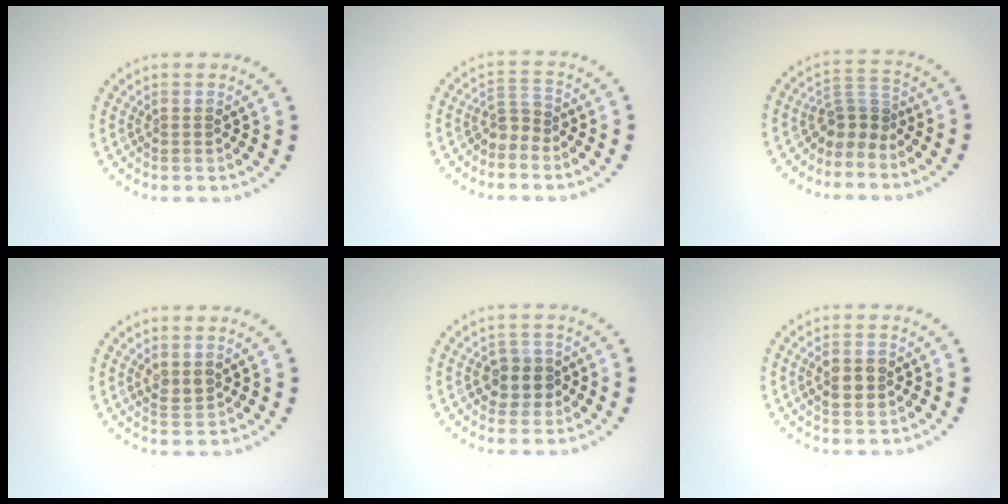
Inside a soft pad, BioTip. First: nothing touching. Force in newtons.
{"total": 1.9, "press": 1.3, "slide": 1.4}
{"total": 2.7, "press": 1.8, "slide": 2.0}
{"total": 1.5, "press": 1.4, "slide": 0.5}
{"total": 2.7, "press": 2.6, "slide": 0.9}
{"total": 2.3, "press": 2.3, "slide": 0.2}